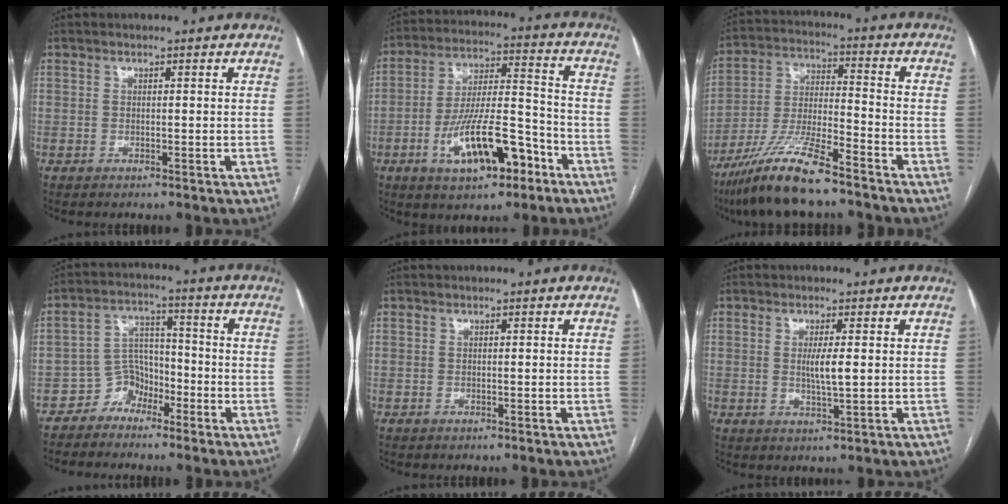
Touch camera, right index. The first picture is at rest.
{"total": 14.1, "force": [-6.7, 4.5, 11.6], "torque": [-0.209, 0.013, -0.104]}
{"total": 13.3, "force": [-10.0, 1.6, 8.6], "torque": [-0.173, -0.016, -0.184]}
{"total": 5.1, "force": [-3.6, 3.5, 0.7], "torque": [-0.004, 0.018, -0.065]}
{"total": 0.0}
{"total": 3.4, "force": [0.4, 0.2, 3.4], "torque": [-0.065, -0.006, 0.008]}